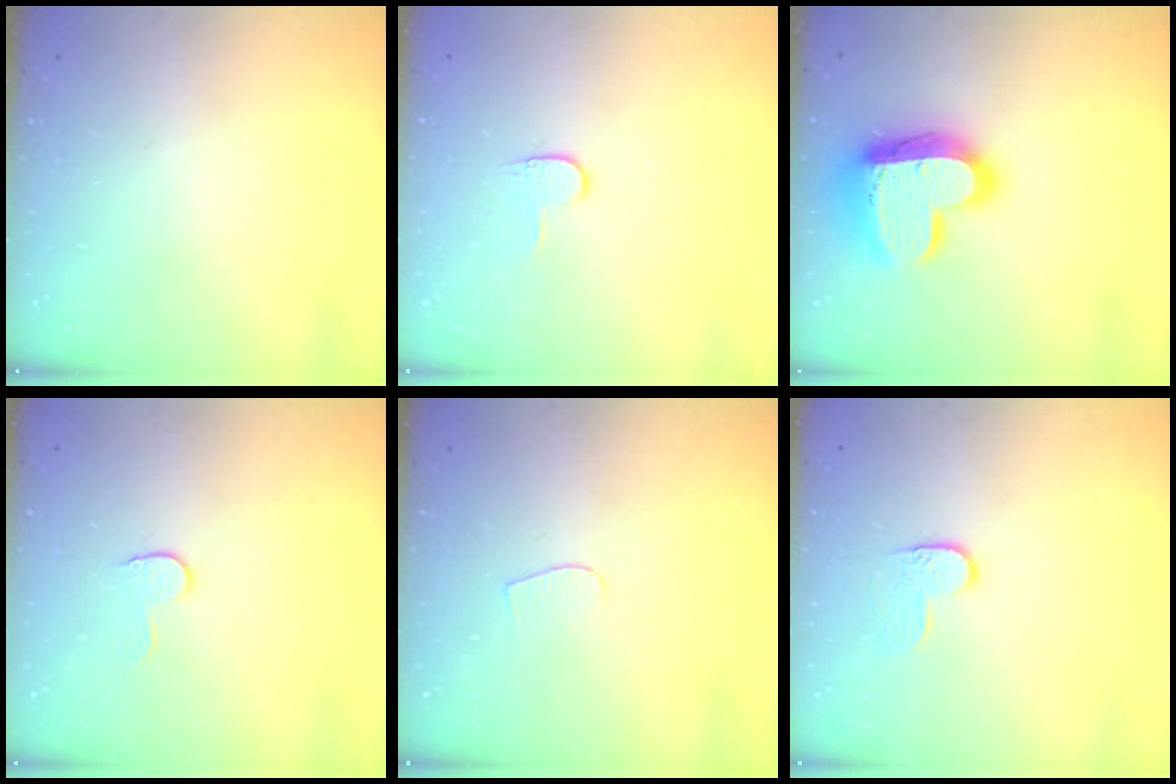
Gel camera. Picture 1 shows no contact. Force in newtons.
{"total": 3.7, "press": 3.6, "slide": 0.4}
{"total": 19.7, "press": 19.7, "slide": 1.4}
{"total": 4.6, "press": 4.6, "slide": 0.4}
{"total": 3.7, "press": 3.7, "slide": 0.3}
{"total": 5.4, "press": 5.4, "slide": 0.3}